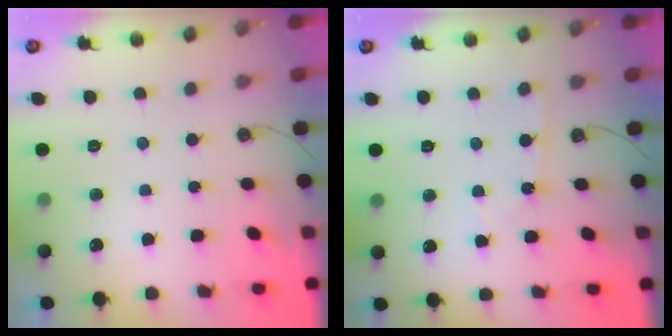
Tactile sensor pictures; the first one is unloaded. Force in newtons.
{"total": 3.4, "press": 3.4, "slide": 0.5}